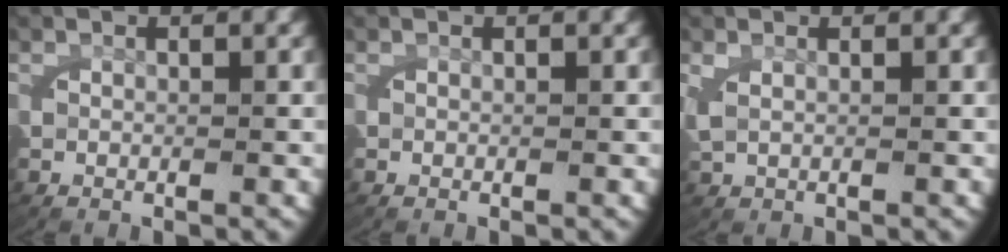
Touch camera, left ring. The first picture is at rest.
{"total": 0.0}
{"total": 1.2, "force": [0.6, 0.5, 0.9], "torque": [-0.032, -0.001, 0.018]}